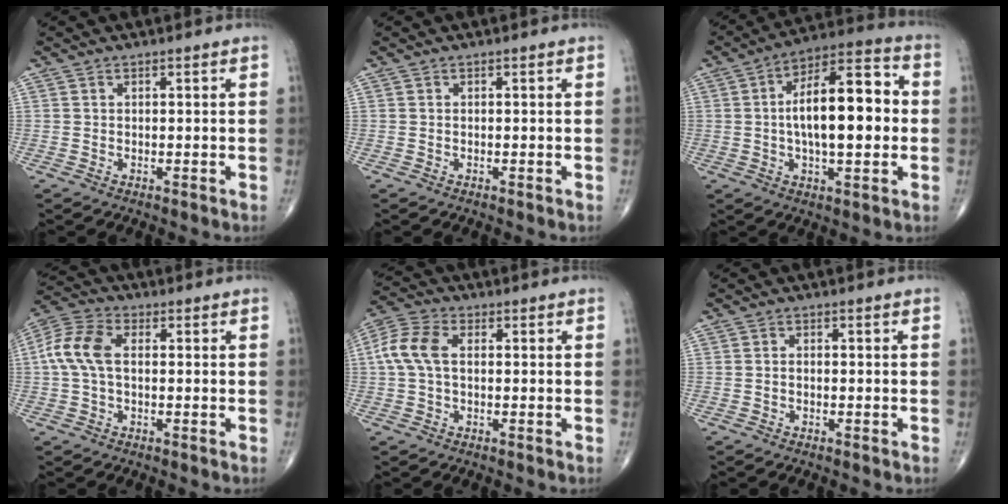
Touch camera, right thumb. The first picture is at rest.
{"total": 0.0}
{"total": 17.4, "force": [0.4, 7.2, 15.9], "torque": [-0.236, 0.027, -0.001]}
{"total": 8.6, "force": [0.6, 5.1, 6.9], "torque": [-0.161, 0.026, 0.006]}
{"total": 7.4, "force": [0.7, 4.5, 5.9], "torque": [-0.142, 0.024, 0.010]}
{"total": 0.6, "force": [-0.3, 0.4, 0.4], "torque": [-0.004, 0.002, -0.007]}